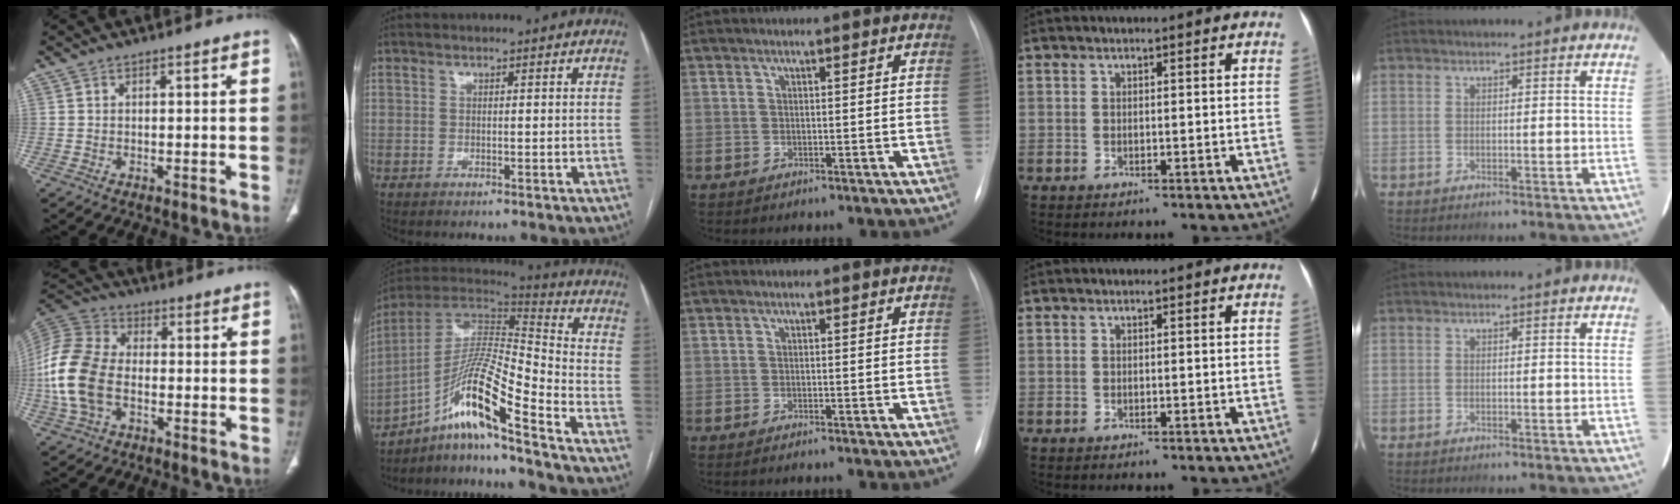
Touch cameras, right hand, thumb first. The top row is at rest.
{"thumb": {"total": 15.7, "force": [-2.8, 10.3, 11.5], "torque": [-0.255, 0.024, -0.057]}, "index": {"total": 15.4, "force": [-9.7, -0.1, 11.9], "torque": [-0.226, 0.011, -0.172]}, "middle": {"total": 0.9, "force": [-0.7, -0.2, 0.5], "torque": [-0.005, -0.002, -0.008]}}